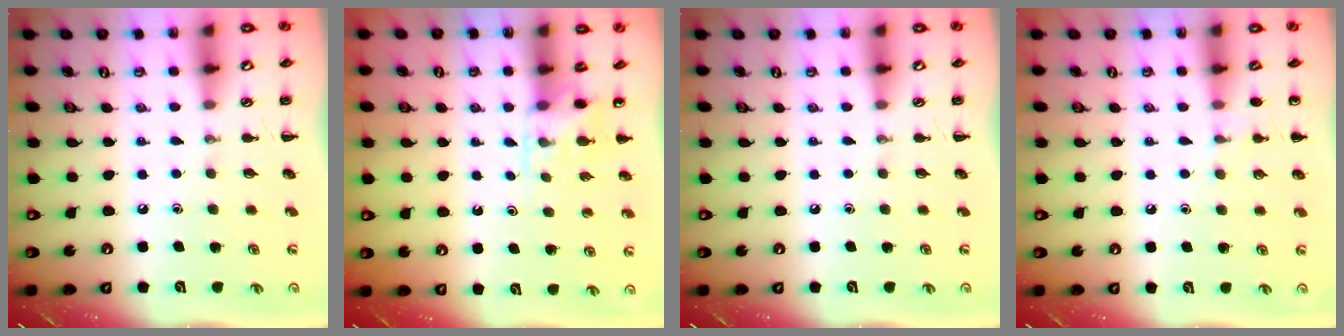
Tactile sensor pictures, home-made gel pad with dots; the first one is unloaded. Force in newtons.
{"total": 4.2, "press": 3.9, "slide": 1.5}
{"total": 0.0}
{"total": 6.5, "press": 6.2, "slide": 1.9}